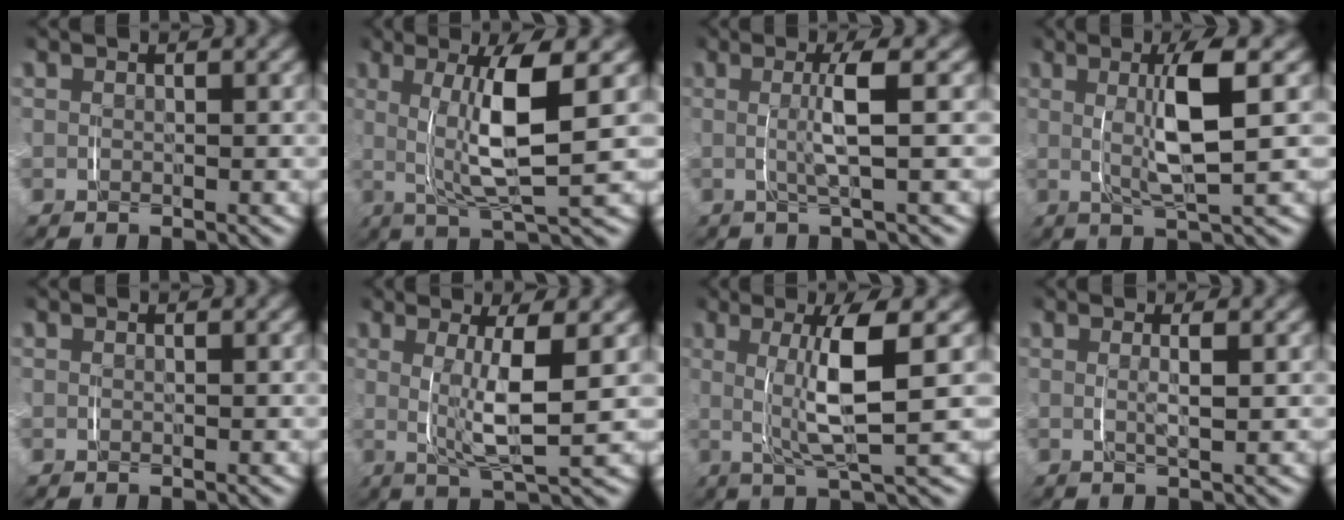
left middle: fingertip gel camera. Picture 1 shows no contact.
{"total": 6.6, "force": [1.3, 1.2, 6.4], "torque": [-0.111, -0.001, 0.020]}
{"total": 2.8, "force": [0.2, -0.6, 2.7], "torque": [-0.048, -0.001, 0.004]}
{"total": 4.5, "force": [0.6, 0.3, 4.5], "torque": [-0.080, -0.002, 0.010]}
{"total": 0.0}
{"total": 5.5, "force": [0.8, 1.1, 5.4], "torque": [-0.091, -0.007, 0.012]}
{"total": 5.7, "force": [1.1, 0.4, 5.5], "torque": [-0.095, -0.003, 0.017]}
{"total": 1.6, "force": [0.4, -0.2, 1.6], "torque": [-0.023, -0.003, 0.010]}